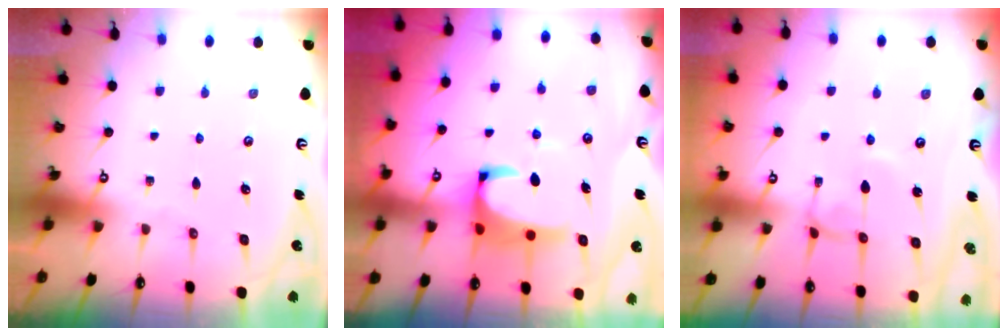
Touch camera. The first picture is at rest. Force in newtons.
{"total": 4.6, "press": 4.4, "slide": 1.3}
{"total": 1.5, "press": 1.5, "slide": 0.3}